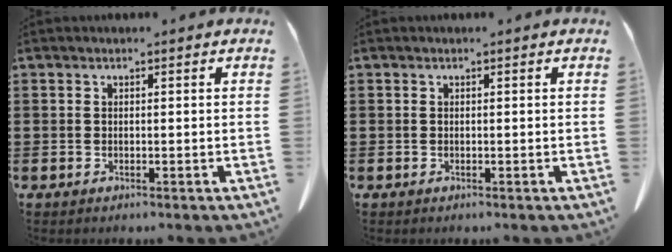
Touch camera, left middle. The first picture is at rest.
{"total": 0.0}